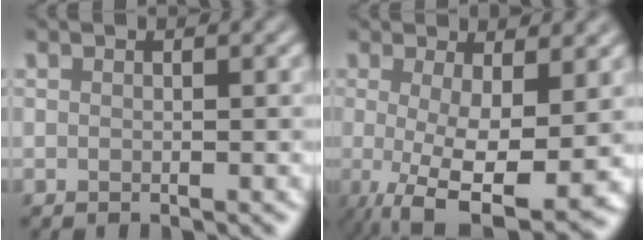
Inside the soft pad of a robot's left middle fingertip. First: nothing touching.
{"total": 8.7, "force": [-1.2, 2.5, 8.3], "torque": [-0.136, -0.012, -0.014]}